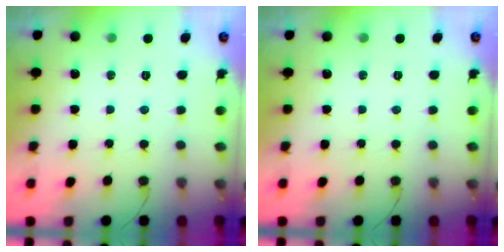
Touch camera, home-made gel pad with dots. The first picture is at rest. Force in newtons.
{"total": 0.0}